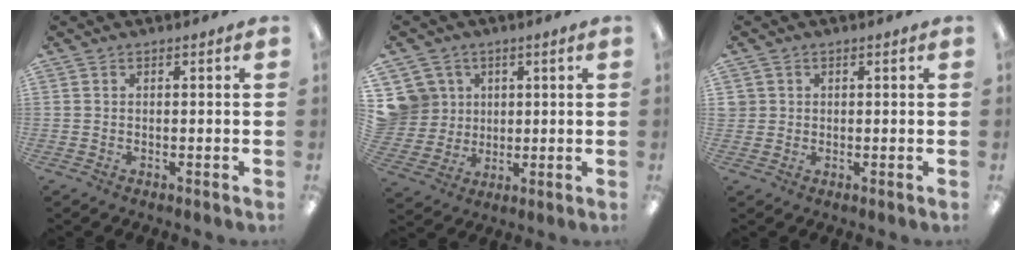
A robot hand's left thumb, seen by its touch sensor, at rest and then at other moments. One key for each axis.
{"total": 9.1, "fx": 3.4, "fy": 8.4, "fz": 0.5, "tx": -0.040, "ty": -0.010, "tz": 0.075}
{"total": 2.0, "fx": 0.5, "fy": 2.0, "fz": 0.1, "tx": -0.006, "ty": 0.003, "tz": 0.008}